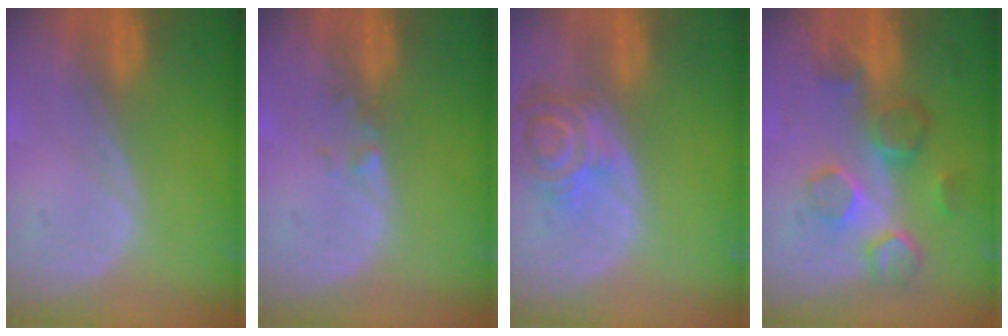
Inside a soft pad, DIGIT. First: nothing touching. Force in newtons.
{"total": 1.3, "press": 1.0, "slide": 0.8}
{"total": 7.2, "press": 6.6, "slide": 2.8}
{"total": 8.4, "press": 7.6, "slide": 3.6}